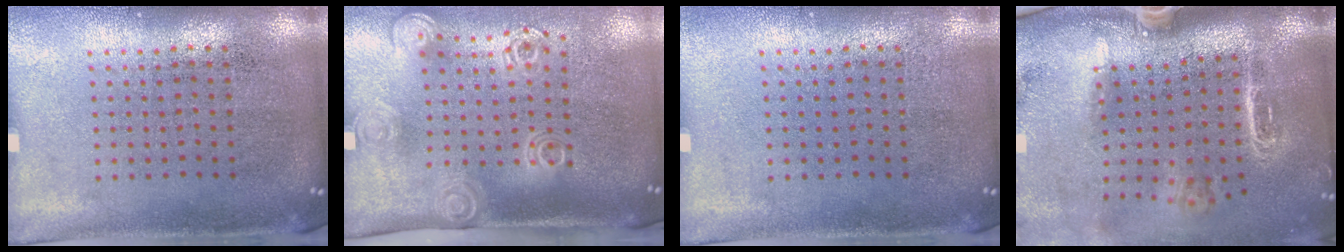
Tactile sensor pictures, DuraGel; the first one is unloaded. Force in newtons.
{"total": 2.0, "press": 1.4, "slide": 1.5}
{"total": 0.0}
{"total": 2.9, "press": 2.0, "slide": 2.0}